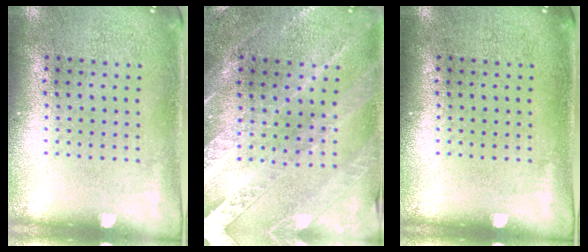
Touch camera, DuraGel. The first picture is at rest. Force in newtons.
{"total": 1.3, "press": 1.3, "slide": 0.2}
{"total": 0.0}